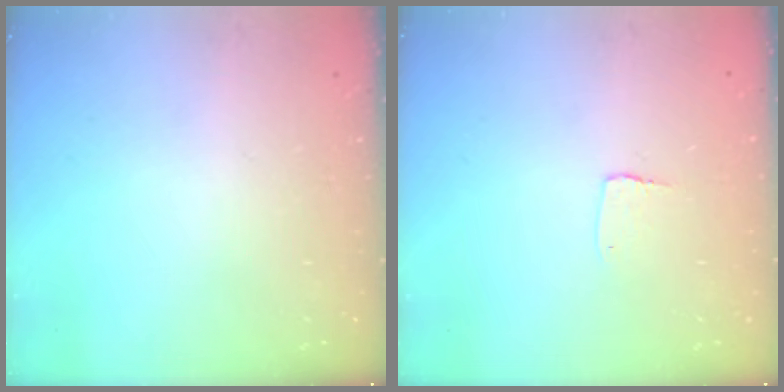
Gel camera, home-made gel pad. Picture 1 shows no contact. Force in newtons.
{"total": 3.1, "press": 3.1, "slide": 0.3}